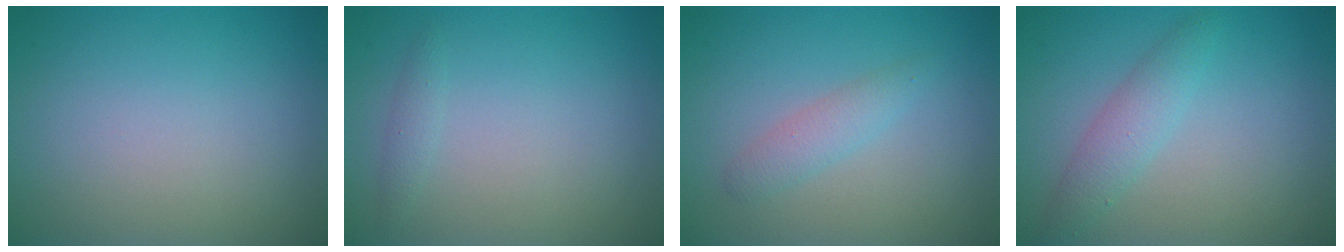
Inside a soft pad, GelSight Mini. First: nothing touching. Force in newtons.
{"total": 0.8, "press": 0.8, "slide": 0.1}
{"total": 1.8, "press": 1.8, "slide": 0.0}
{"total": 2.4, "press": 2.4, "slide": 0.1}